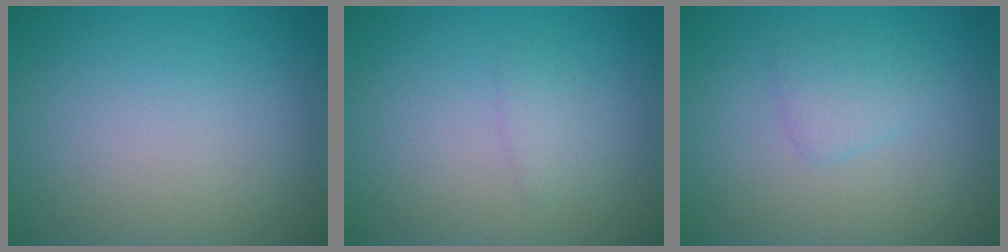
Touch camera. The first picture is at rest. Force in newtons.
{"total": 1.0, "press": 1.0, "slide": 0.1}
{"total": 1.6, "press": 1.6, "slide": 0.0}